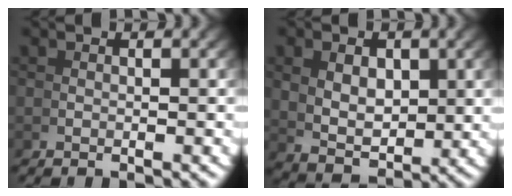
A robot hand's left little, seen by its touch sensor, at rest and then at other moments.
{"total": 4.9, "force": [0.7, 3.1, 3.7], "torque": [-0.069, -0.024, 0.030]}